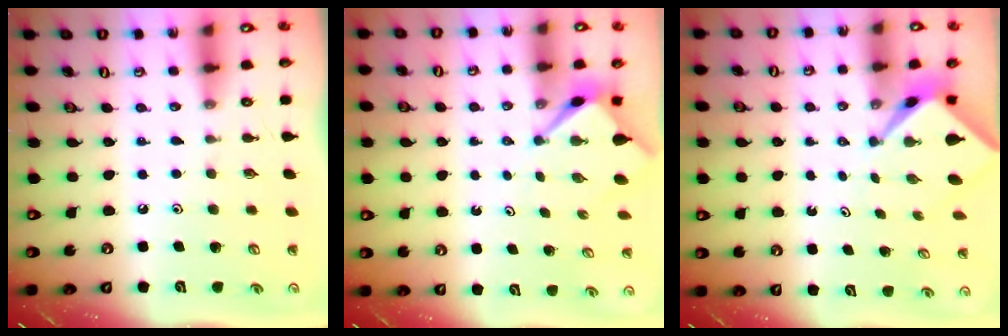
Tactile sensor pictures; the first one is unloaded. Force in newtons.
{"total": 3.2, "press": 3.2, "slide": 0.2}
{"total": 2.5, "press": 2.5, "slide": 0.1}